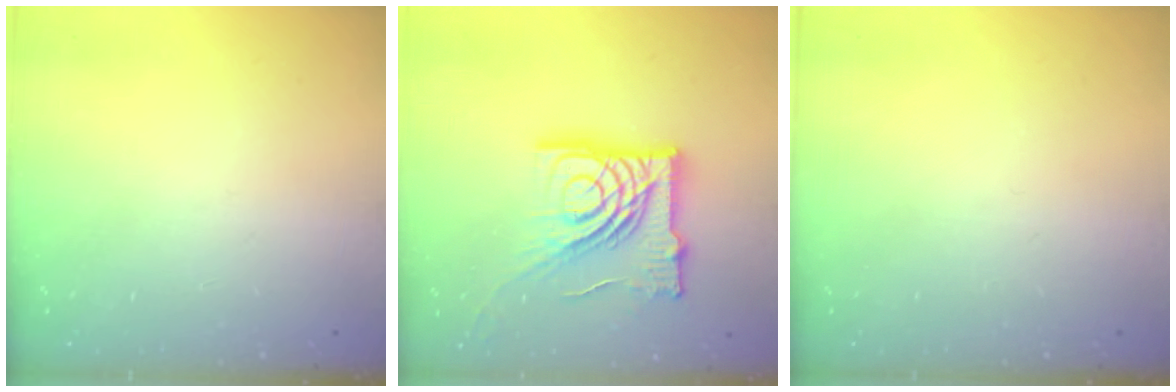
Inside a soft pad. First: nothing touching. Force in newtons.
{"total": 22.2, "press": 22.1, "slide": 2.7}
{"total": 0.0}